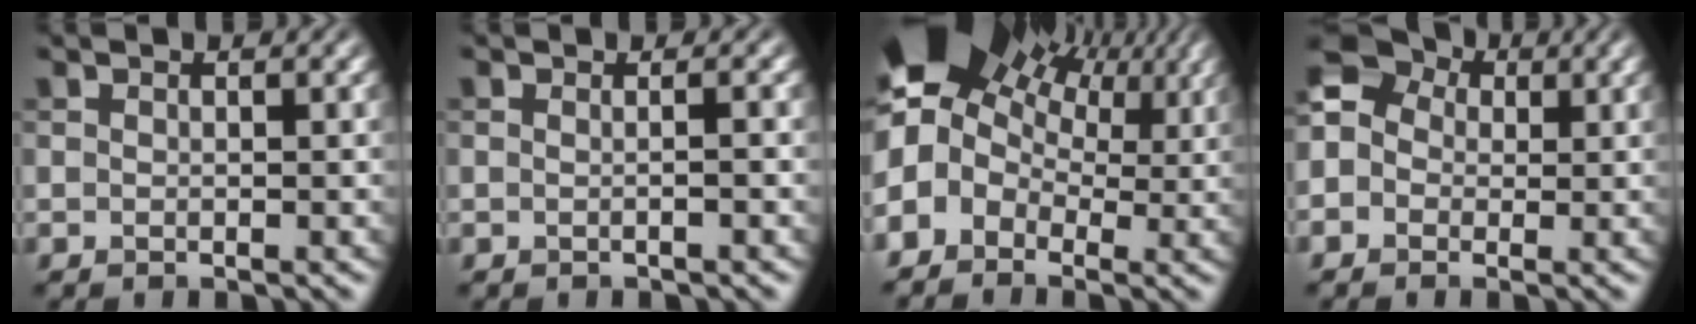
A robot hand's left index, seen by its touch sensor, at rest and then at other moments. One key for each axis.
{"total": 1.3, "fx": 0.1, "fy": 0.5, "fz": 1.2, "tx": -0.010, "ty": -0.005, "tz": -0.010}
{"total": 13.8, "fx": 4.8, "fy": 9.6, "fz": 8.6, "tx": -0.184, "ty": 0.033, "tz": 0.081}
{"total": 7.4, "fx": 0.7, "fy": 6.5, "fz": 3.5, "tx": -0.075, "ty": 0.036, "tz": -0.030}